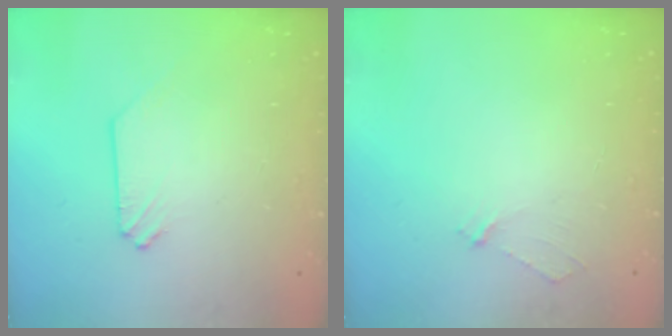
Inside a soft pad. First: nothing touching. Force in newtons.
{"total": 2.2, "press": 2.2, "slide": 0.2}